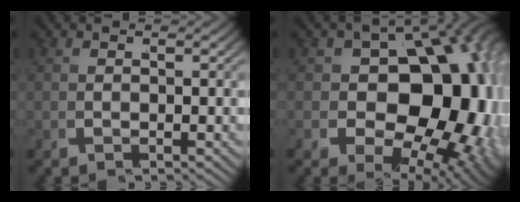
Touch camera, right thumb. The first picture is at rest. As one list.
[{"total": 20.3, "force": [-0.6, 13.6, 15.1], "torque": [-0.244, -0.068, 0.022]}]